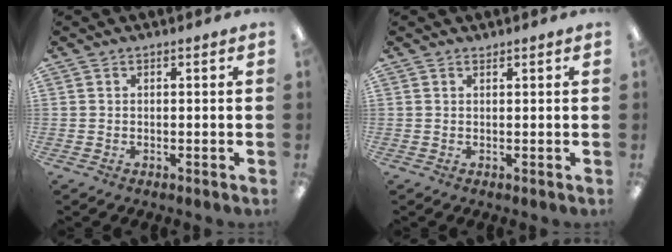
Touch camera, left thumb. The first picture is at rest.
{"total": 0.8, "force": [0.8, 0.1, 0.0], "torque": [-0.002, -0.001, 0.016]}